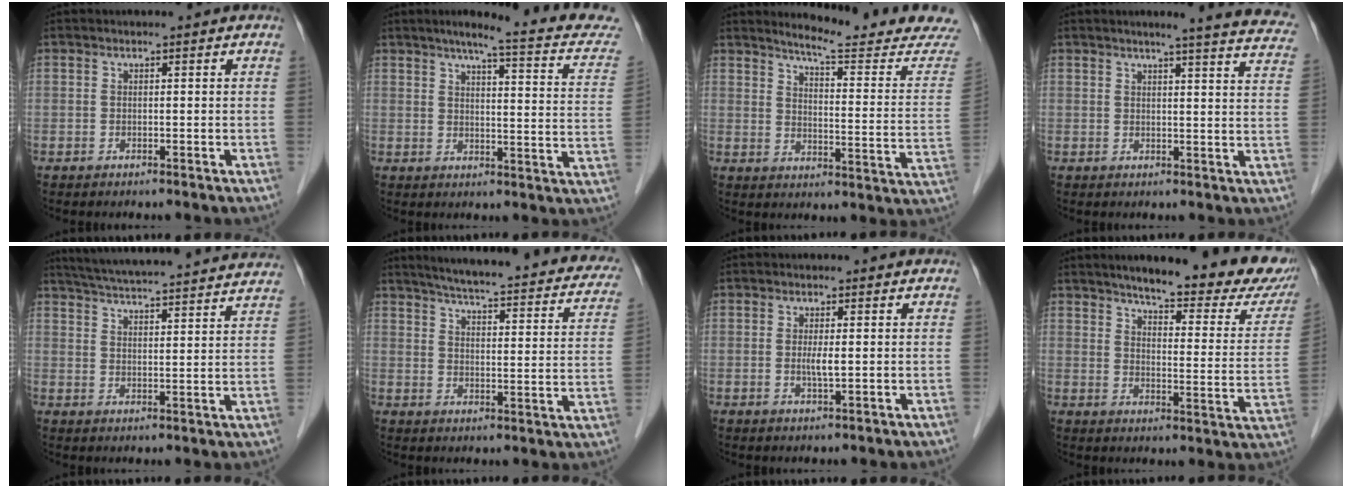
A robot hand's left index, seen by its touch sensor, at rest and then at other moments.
{"total": 16.5, "force": [14.0, 1.4, 8.6], "torque": [-0.102, -0.026, 0.151]}
{"total": 16.5, "force": [15.8, -0.4, 4.8], "torque": [-0.067, -0.099, 0.187]}
{"total": 16.7, "force": [14.9, 0.7, 7.6], "torque": [-0.087, -0.037, 0.155]}
{"total": 26.4, "force": [24.5, 1.5, 9.7], "torque": [-0.161, -0.012, 0.315]}
{"total": 27.2, "force": [23.2, 4.4, 13.5], "torque": [-0.188, -0.025, 0.273]}
{"total": 2.0, "force": [0.0, 0.2, 1.9], "torque": [-0.043, -0.003, 0.001]}
{"total": 21.9, "force": [18.0, 4.1, 11.9], "torque": [-0.147, -0.028, 0.214]}